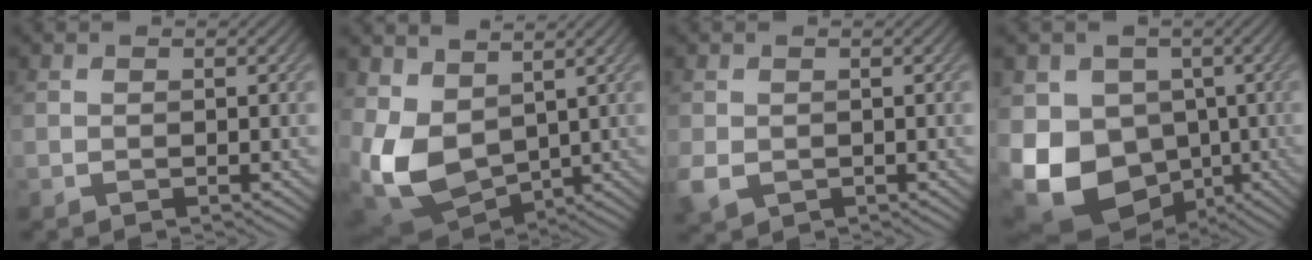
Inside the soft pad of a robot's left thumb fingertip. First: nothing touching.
{"total": 9.6, "force": [1.7, 6.5, 6.9], "torque": [-0.191, -0.018, 0.039]}
{"total": 2.7, "force": [-0.4, 2.2, 1.5], "torque": [-0.042, -0.009, -0.008]}
{"total": 16.0, "force": [-4.6, 12.9, 8.3], "torque": [-0.204, -0.023, -0.081]}